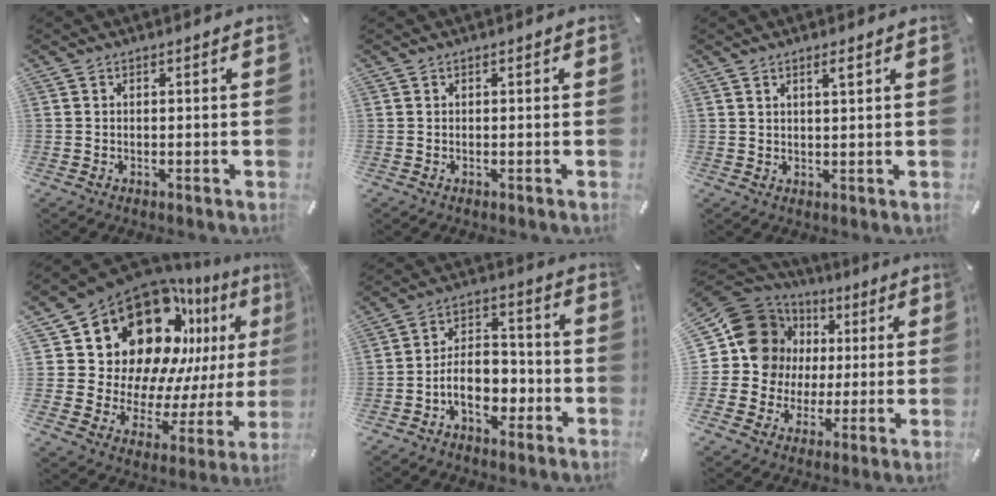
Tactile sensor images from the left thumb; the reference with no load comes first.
{"total": 0.0}
{"total": 2.1, "force": [1.4, 0.1, 1.5], "torque": [-0.030, -0.001, 0.025]}
{"total": 21.6, "force": [12.1, 13.9, 11.3], "torque": [-0.184, -0.114, 0.229]}
{"total": 10.5, "force": [-4.2, 7.0, 6.6], "torque": [-0.123, 0.018, -0.077]}
{"total": 17.0, "force": [3.4, 15.5, 6.0], "torque": [-0.110, -0.027, 0.075]}